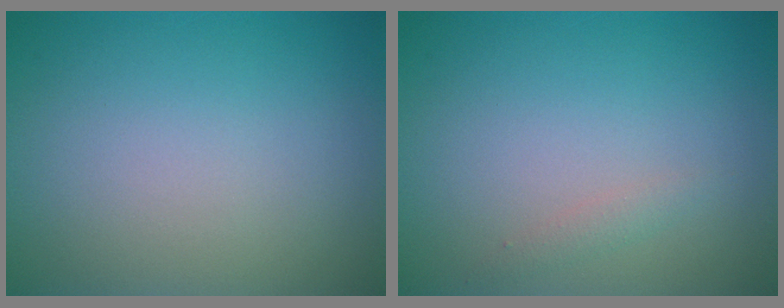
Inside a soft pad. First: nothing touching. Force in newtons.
{"total": 0.8, "press": 0.8, "slide": 0.0}